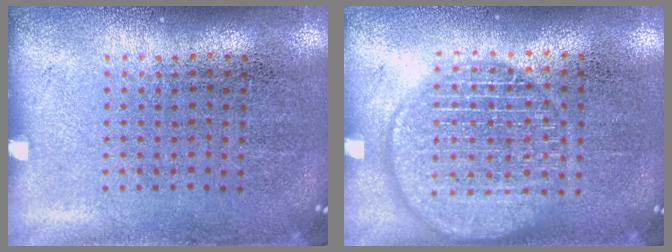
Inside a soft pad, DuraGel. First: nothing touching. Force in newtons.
{"total": 2.9, "press": 2.9, "slide": 0.4}